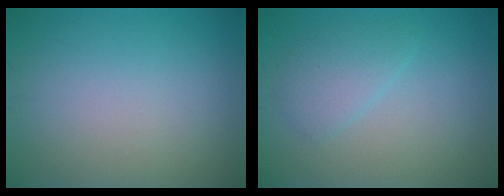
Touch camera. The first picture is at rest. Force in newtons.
{"total": 2.3, "press": 2.3, "slide": 0.2}